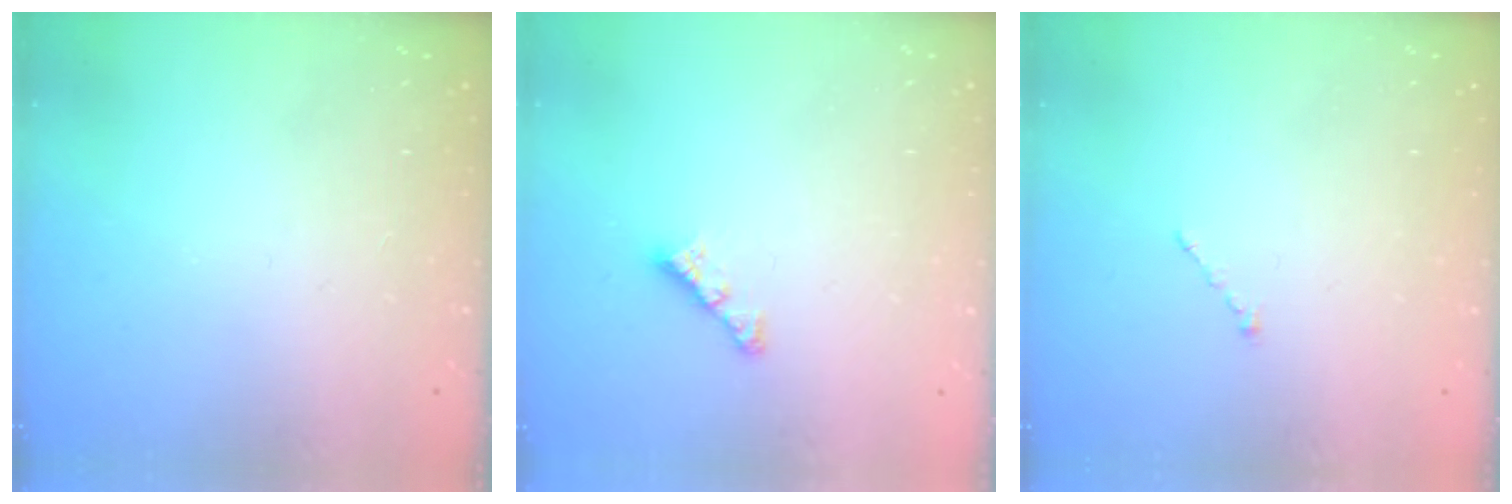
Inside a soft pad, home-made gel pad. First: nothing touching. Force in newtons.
{"total": 4.5, "press": 4.4, "slide": 0.7}
{"total": 1.0, "press": 0.9, "slide": 0.3}